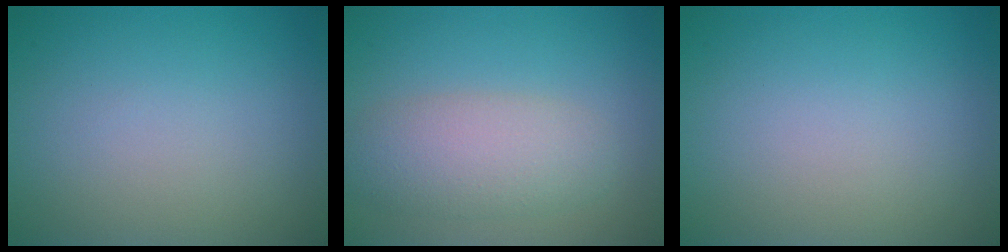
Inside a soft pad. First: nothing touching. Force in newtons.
{"total": 4.3, "press": 4.3, "slide": 0.5}
{"total": 0.0}